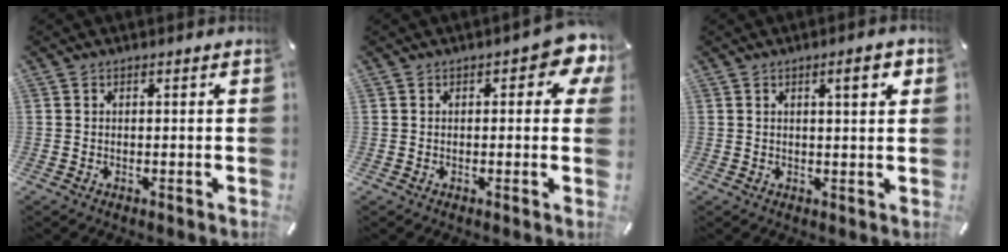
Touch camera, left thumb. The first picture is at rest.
{"total": 5.9, "force": [1.9, 2.8, 4.8], "torque": [-0.056, -0.004, 0.026]}
{"total": 4.9, "force": [2.1, 1.1, 4.3], "torque": [-0.063, -0.005, 0.028]}